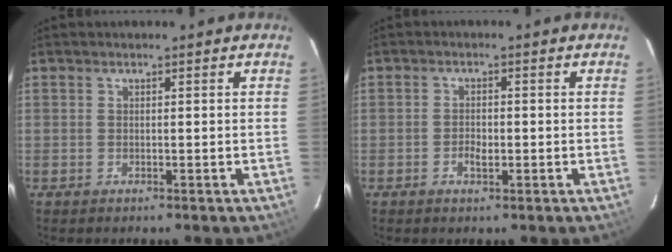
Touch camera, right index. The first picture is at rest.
{"total": 2.1, "force": [-0.8, 1.2, 1.5], "torque": [-0.031, -0.001, -0.014]}